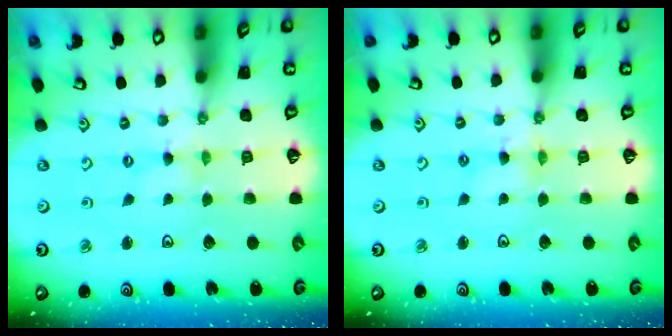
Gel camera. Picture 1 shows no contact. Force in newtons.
{"total": 2.5, "press": 2.5, "slide": 0.2}